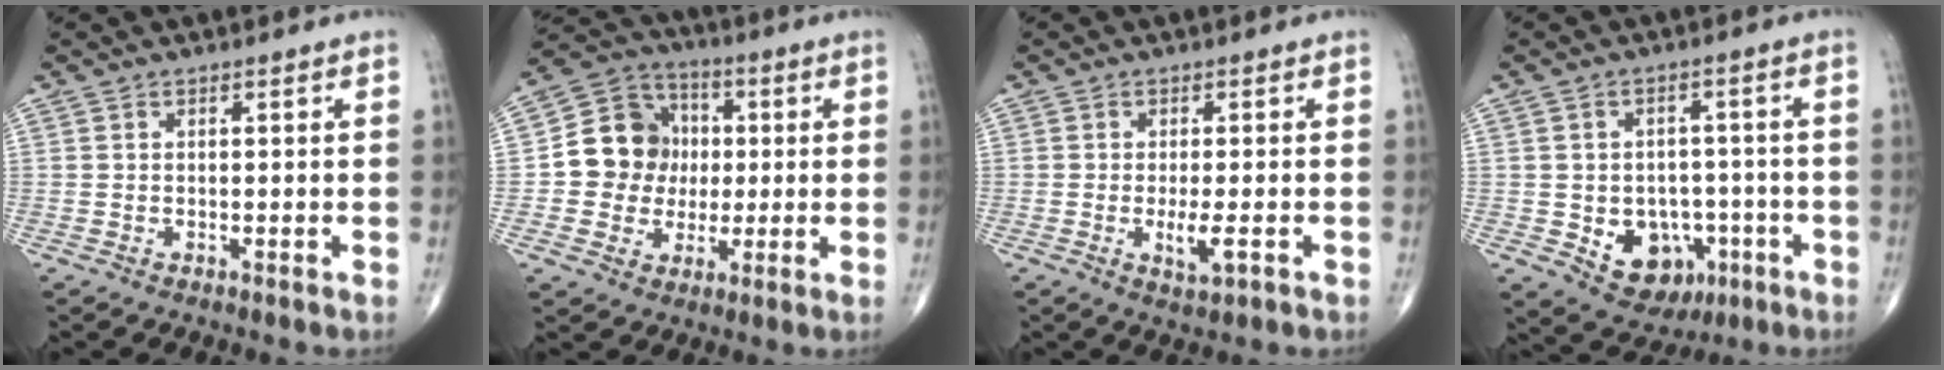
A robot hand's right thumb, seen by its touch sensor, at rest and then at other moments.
{"total": 12.4, "force": [0.3, 11.3, 5.1], "torque": [-0.047, 0.022, 0.001]}
{"total": 3.8, "force": [-1.1, 1.0, 3.5], "torque": [-0.065, -0.008, -0.016]}
{"total": 10.5, "force": [-3.3, 8.1, 5.8], "torque": [-0.044, 0.021, -0.033]}